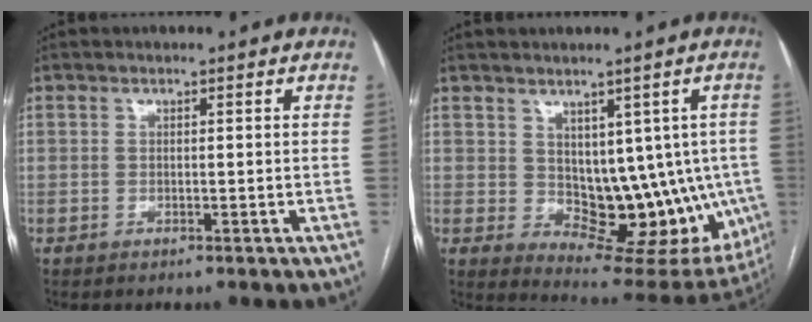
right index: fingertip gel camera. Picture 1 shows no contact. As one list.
[{"total": 13.2, "force": [-0.1, 8.1, 10.4], "torque": [-0.102, 0.006, 0.023]}]